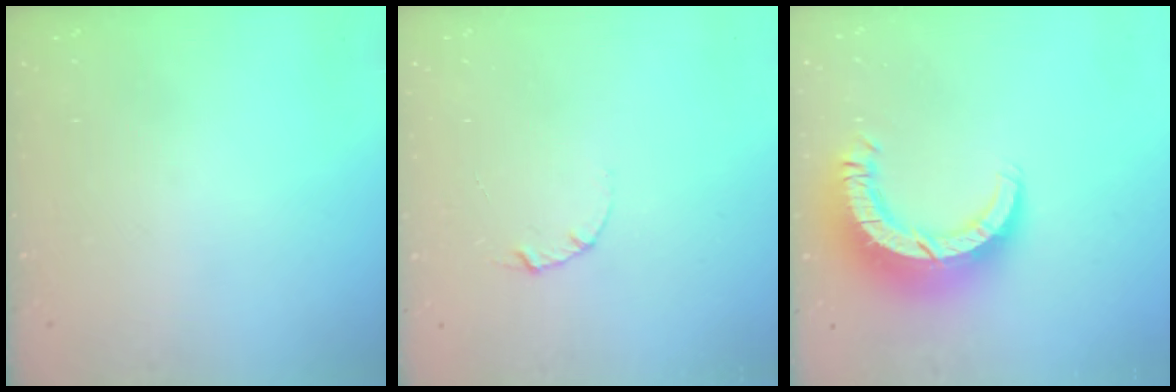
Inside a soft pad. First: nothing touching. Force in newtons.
{"total": 2.1, "press": 2.1, "slide": 0.1}
{"total": 11.5, "press": 11.5, "slide": 1.1}